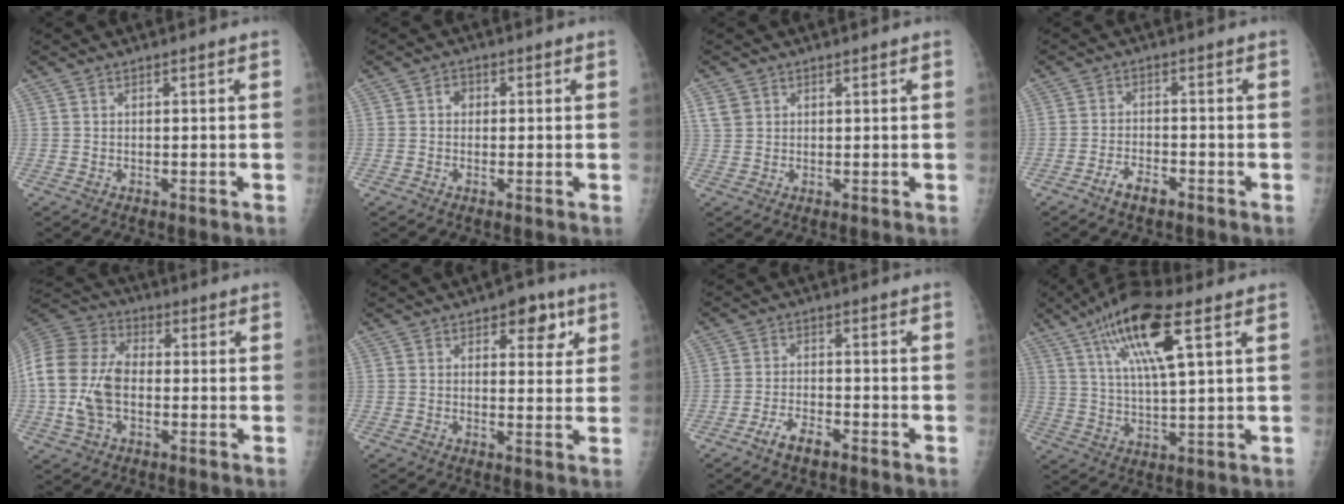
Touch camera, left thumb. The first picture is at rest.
{"total": 2.0, "force": [0.2, 1.7, 1.0], "torque": [-0.004, 0.005, -0.002]}
{"total": 3.6, "force": [1.9, 2.6, 1.4], "torque": [-0.026, 0.002, 0.046]}
{"total": 3.6, "force": [-2.5, 1.4, 2.1], "torque": [-0.044, 0.015, -0.045]}
{"total": 16.3, "force": [-1.6, 10.6, 12.3], "torque": [-0.272, 0.022, -0.032]}
{"total": 6.2, "force": [3.2, 3.2, 4.3], "torque": [-0.024, -0.010, 0.035]}
{"total": 4.4, "force": [-3.1, 1.5, 2.7], "torque": [-0.057, 0.017, -0.056]}
{"total": 14.3, "force": [6.5, 3.5, 12.2], "torque": [-0.229, -0.011, 0.118]}